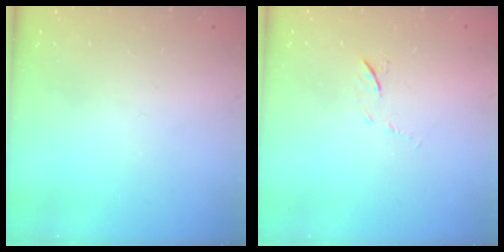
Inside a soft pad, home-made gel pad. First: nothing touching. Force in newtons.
{"total": 6.1, "press": 6.0, "slide": 0.9}